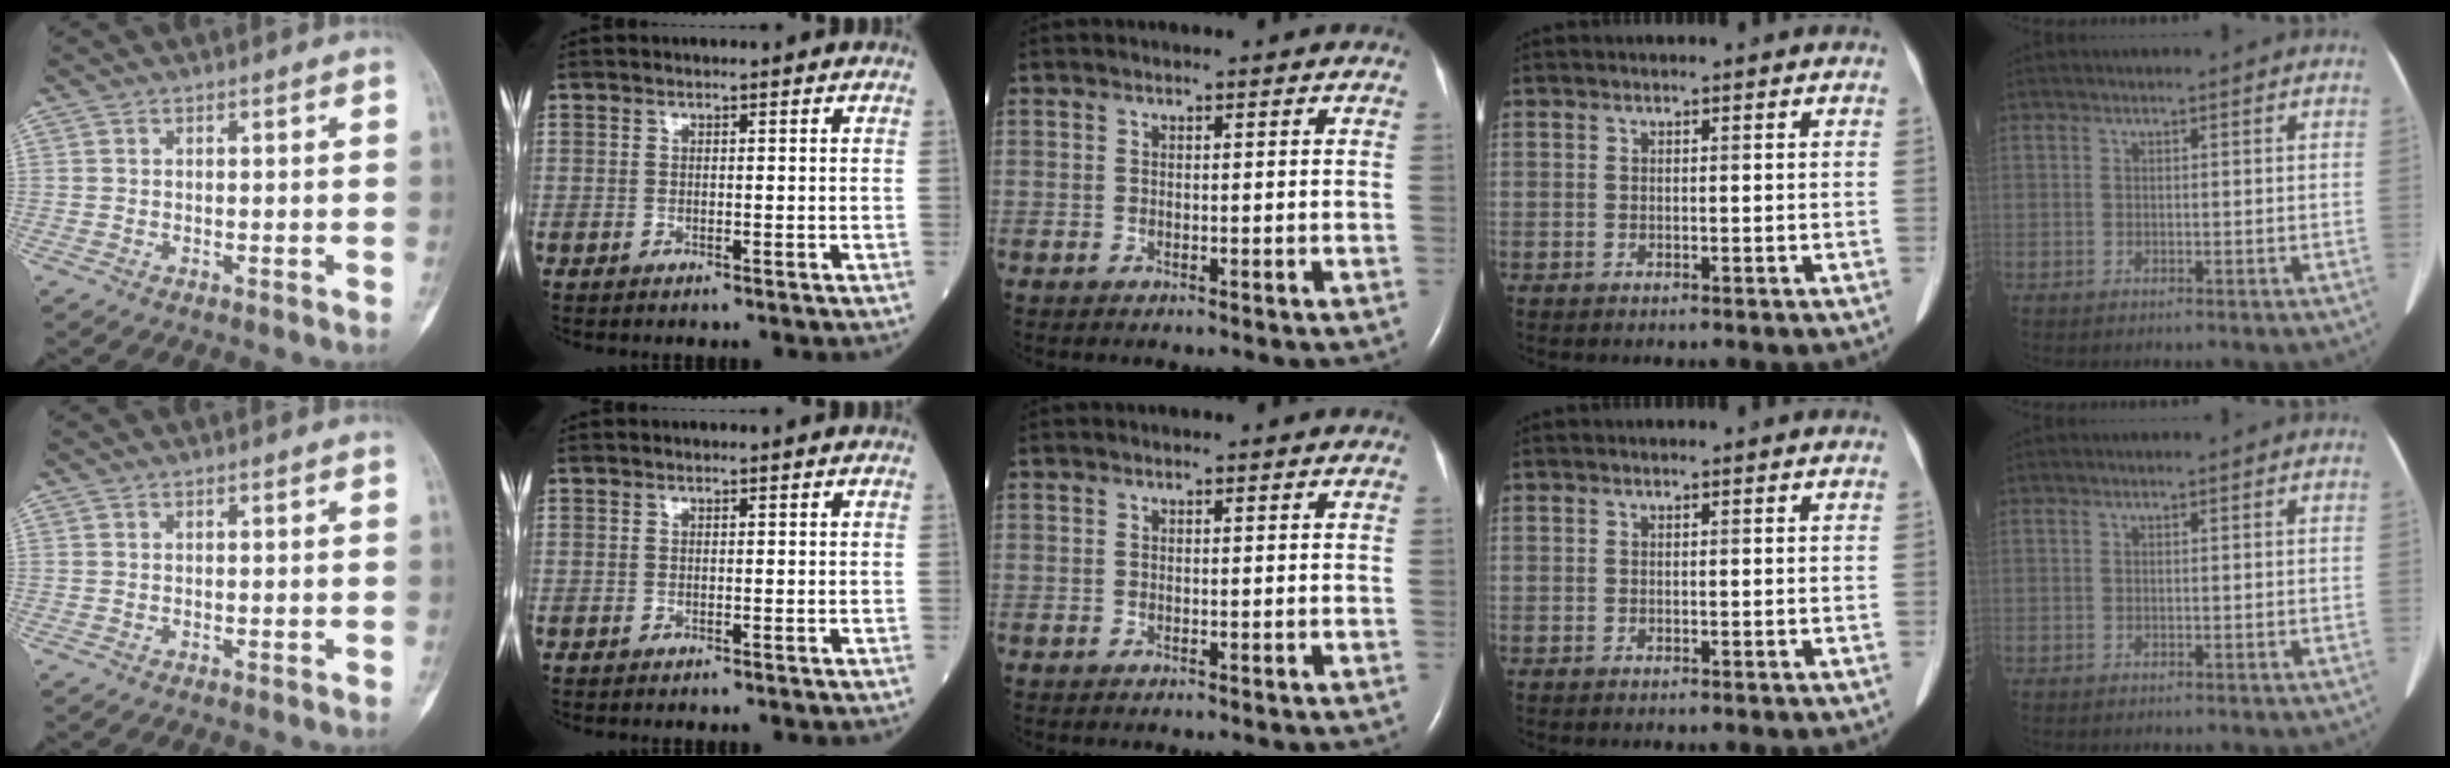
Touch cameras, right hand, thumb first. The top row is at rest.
{}